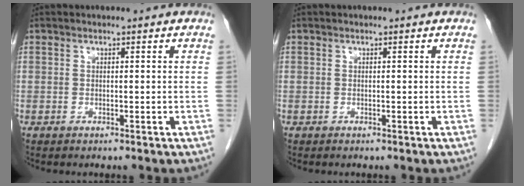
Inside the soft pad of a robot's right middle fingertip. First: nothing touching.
{"total": 0.0}